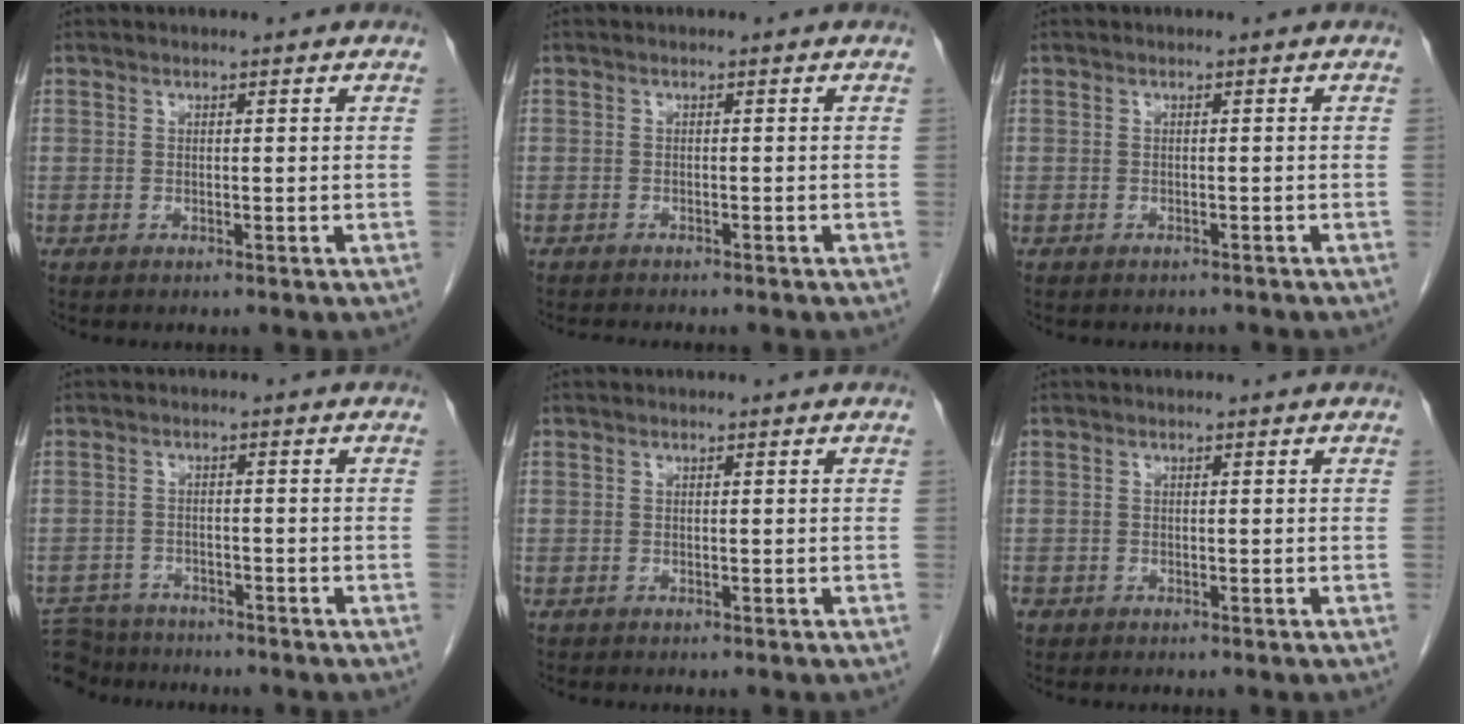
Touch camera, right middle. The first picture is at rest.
{"total": 4.1, "force": [-3.7, 0.9, 1.6], "torque": [-0.022, -0.006, -0.047]}
{"total": 2.5, "force": [-2.3, 1.0, 0.3], "torque": [-0.007, 0.001, -0.029]}
{"total": 7.3, "force": [-6.8, 2.6, 0.5], "torque": [-0.013, 0.001, -0.113]}
{"total": 0.0}
{"total": 1.1, "force": [-0.7, 0.8, 0.3], "torque": [-0.014, 0.000, -0.013]}